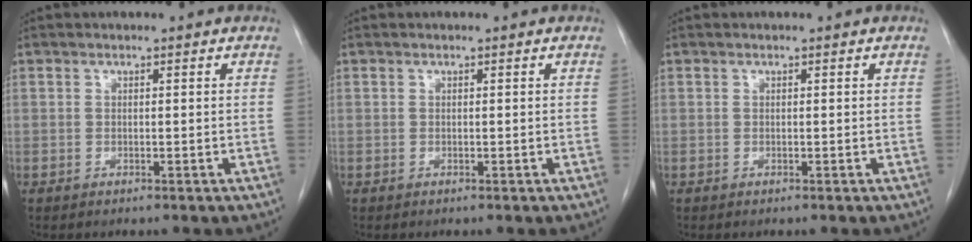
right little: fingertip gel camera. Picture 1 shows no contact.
{"total": 0.0}
{"total": 0.0}